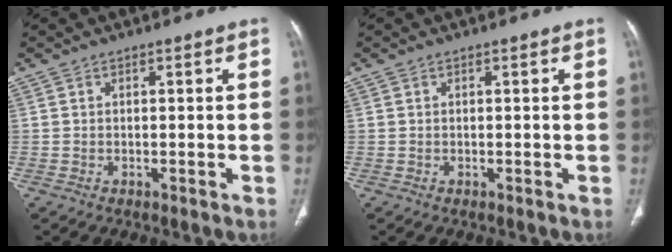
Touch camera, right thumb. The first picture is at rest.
{"total": 0.0}